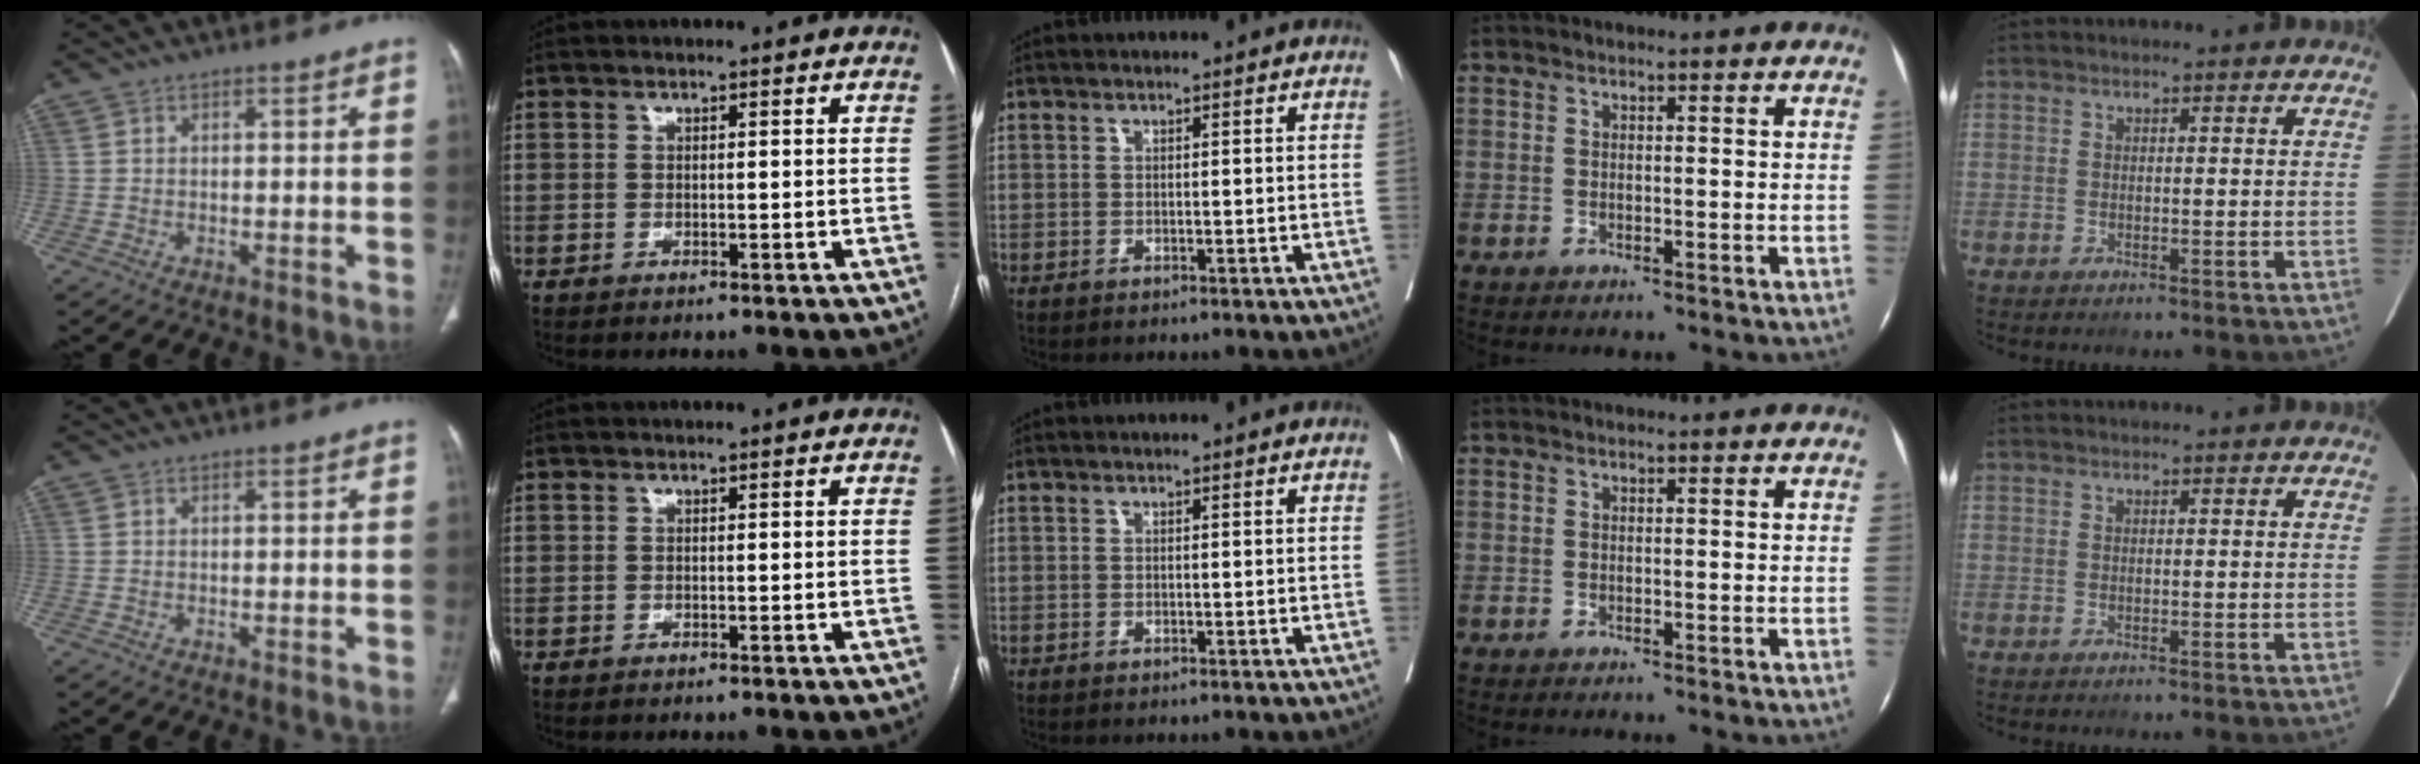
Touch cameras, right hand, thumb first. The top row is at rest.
{}